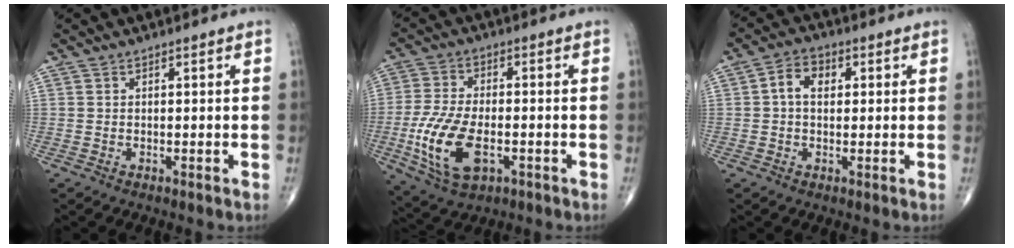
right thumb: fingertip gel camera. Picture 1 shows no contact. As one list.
[{"total": 13.4, "force": [-3.6, 6.9, 10.9], "torque": [-0.226, 0.000, -0.061]}, {"total": 5.2, "force": [0.8, 3.6, 3.7], "torque": [-0.057, 0.016, 0.007]}]